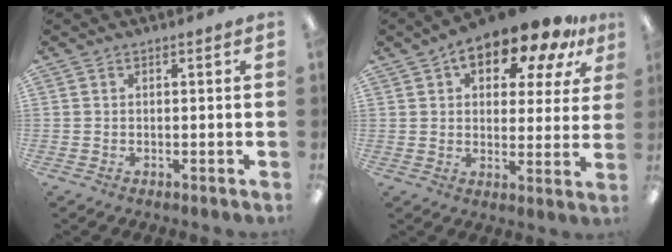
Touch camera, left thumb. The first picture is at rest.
{"total": 13.7, "force": [9.8, 5.7, 7.5], "torque": [-0.115, -0.052, 0.168]}